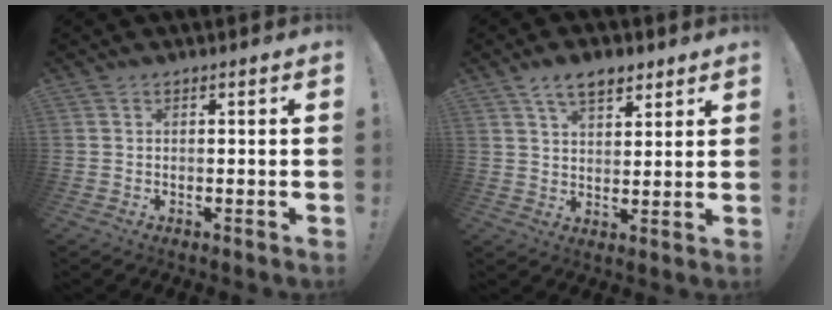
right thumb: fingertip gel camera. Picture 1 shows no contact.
{"total": 8.1, "force": [5.3, 4.2, 4.6], "torque": [-0.070, -0.018, 0.097]}